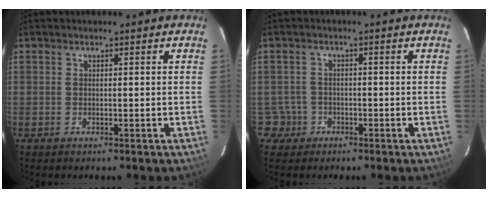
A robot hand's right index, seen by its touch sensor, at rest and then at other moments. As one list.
[{"total": 3.8, "force": [-1.5, 3.4, -0.5], "torque": [0.009, 0.019, -0.024]}]